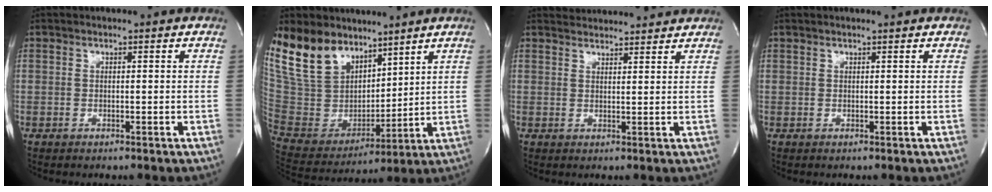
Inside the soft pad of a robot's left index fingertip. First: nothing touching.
{"total": 16.0, "force": [12.0, 8.8, 6.0], "torque": [-0.143, 0.020, 0.237]}
{"total": 7.9, "force": [7.8, 1.1, 1.0], "torque": [-0.016, 0.024, 0.098]}
{"total": 0.9, "force": [0.8, -0.1, 0.4], "torque": [-0.005, 0.000, 0.015]}